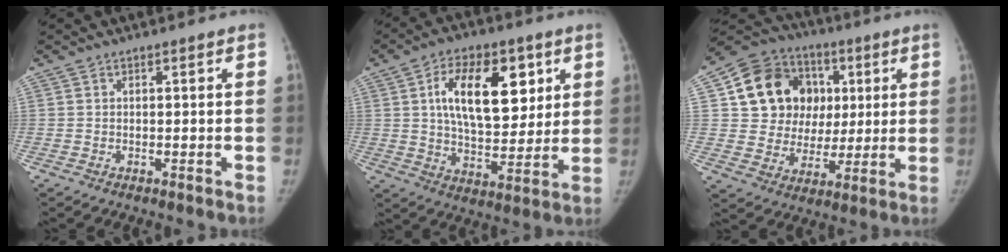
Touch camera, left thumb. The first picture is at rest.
{"total": 17.2, "force": [5.5, 9.6, 13.3], "torque": [-0.171, -0.019, 0.096]}
{"total": 18.7, "force": [4.4, 16.0, 8.5], "torque": [-0.106, 0.023, 0.086]}